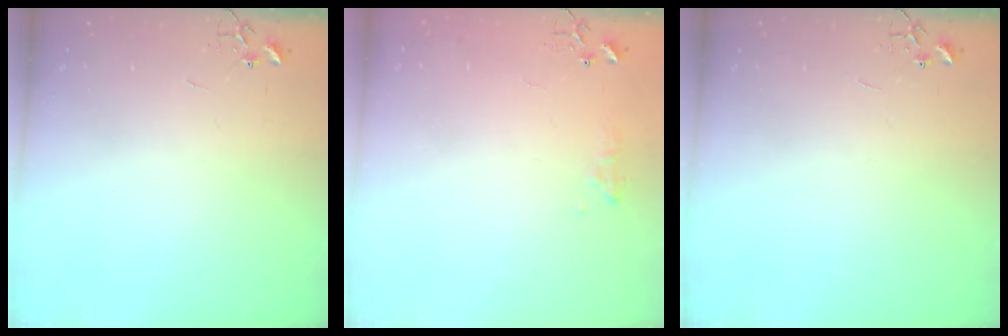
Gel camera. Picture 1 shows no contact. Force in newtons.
{"total": 7.6, "press": 7.6, "slide": 0.8}
{"total": 0.0}